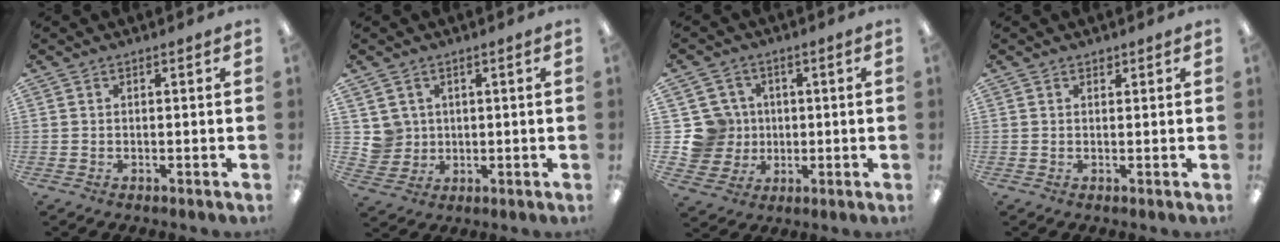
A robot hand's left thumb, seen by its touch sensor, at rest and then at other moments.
{"total": 4.8, "force": [2.2, 4.3, -0.2], "torque": [-0.010, -0.001, 0.042]}
{"total": 10.2, "force": [1.5, 9.9, 2.1], "torque": [-0.076, 0.003, 0.039]}
{"total": 0.9, "force": [0.8, 0.4, 0.1], "torque": [0.005, -0.003, 0.013]}